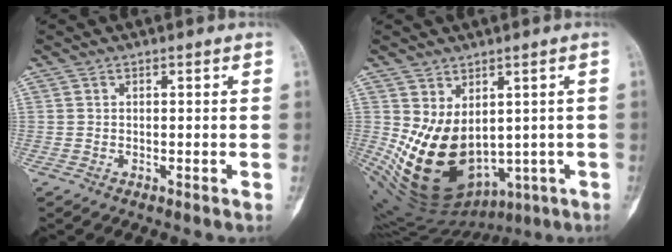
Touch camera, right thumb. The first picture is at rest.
{"total": 16.0, "force": [-0.5, 11.1, 11.5], "torque": [-0.175, -0.019, 0.034]}